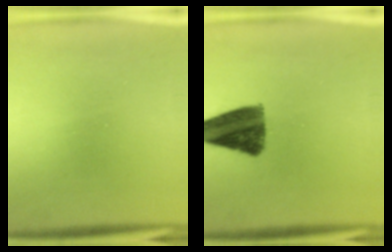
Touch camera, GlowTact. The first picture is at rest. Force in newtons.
{"total": 11.0}